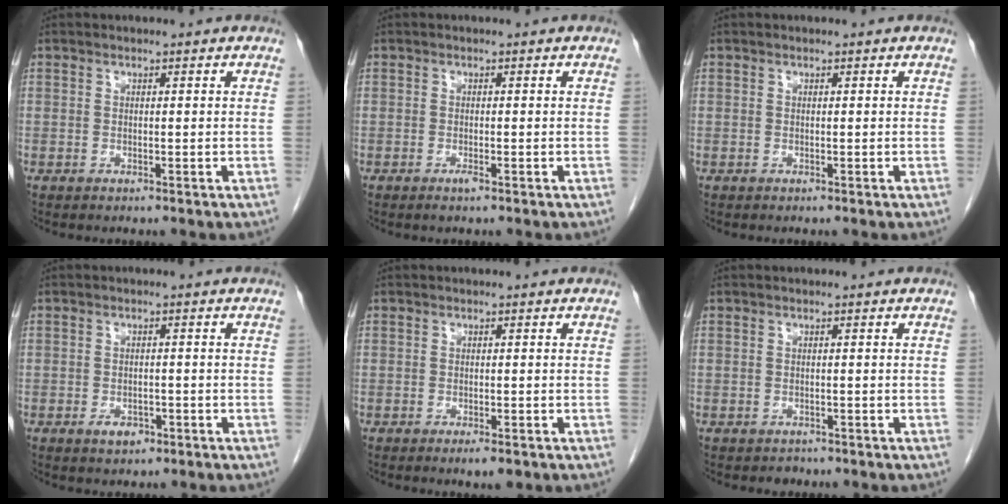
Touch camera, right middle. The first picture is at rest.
{"total": 0.9, "force": [-0.5, 0.0, 0.7], "torque": [-0.014, -0.001, -0.009]}
{"total": 0.0}
{"total": 2.2, "force": [-1.3, 1.3, 1.3], "torque": [-0.024, 0.001, -0.013]}
{"total": 2.0, "force": [-1.3, 0.5, 1.5], "torque": [-0.022, -0.004, -0.016]}
{"total": 0.9, "force": [-0.7, 0.5, -0.1], "torque": [-0.007, -0.001, -0.012]}